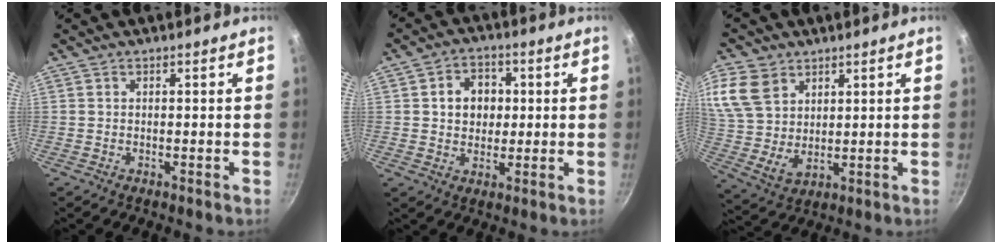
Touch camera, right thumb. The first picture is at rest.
{"total": 7.5, "force": [1.2, 6.2, 4.1], "torque": [-0.035, 0.007, 0.013]}
{"total": 14.3, "force": [6.8, 10.0, 7.6], "torque": [-0.160, -0.015, 0.146]}